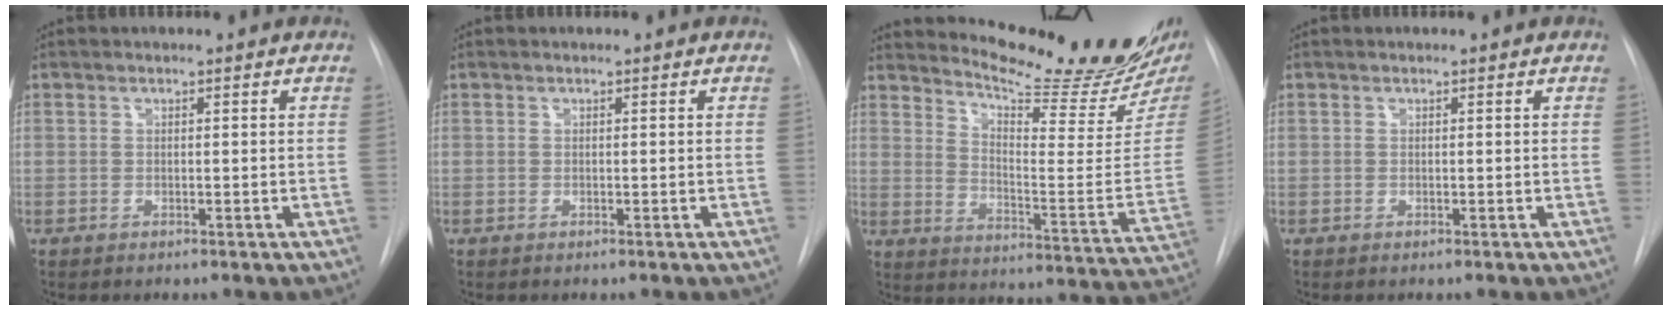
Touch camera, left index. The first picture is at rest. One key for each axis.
{"total": 0.0}
{"total": 20.8, "fx": 18.7, "fy": 0.6, "fz": 9.0, "tx": -0.137, "ty": -0.109, "tz": 0.248}
{"total": 0.0}